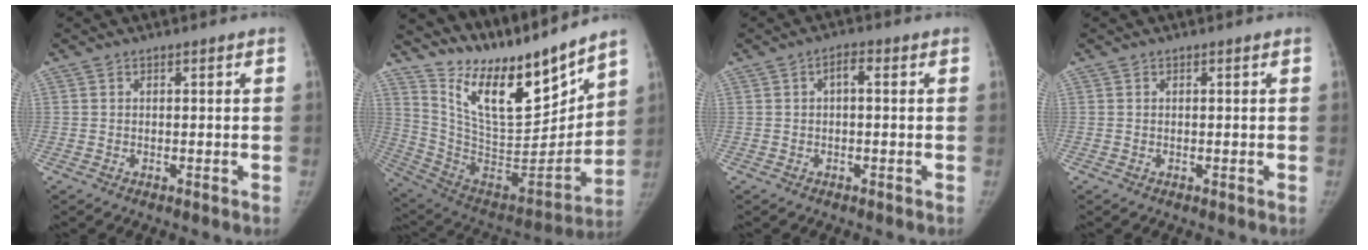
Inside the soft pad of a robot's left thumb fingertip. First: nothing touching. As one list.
[{"total": 22.4, "force": [18.2, 5.8, 11.7], "torque": [-0.139, -0.119, 0.327]}, {"total": 2.1, "force": [0.2, 1.0, 1.9], "torque": [-0.022, 0.010, -0.002]}, {"total": 0.0}]